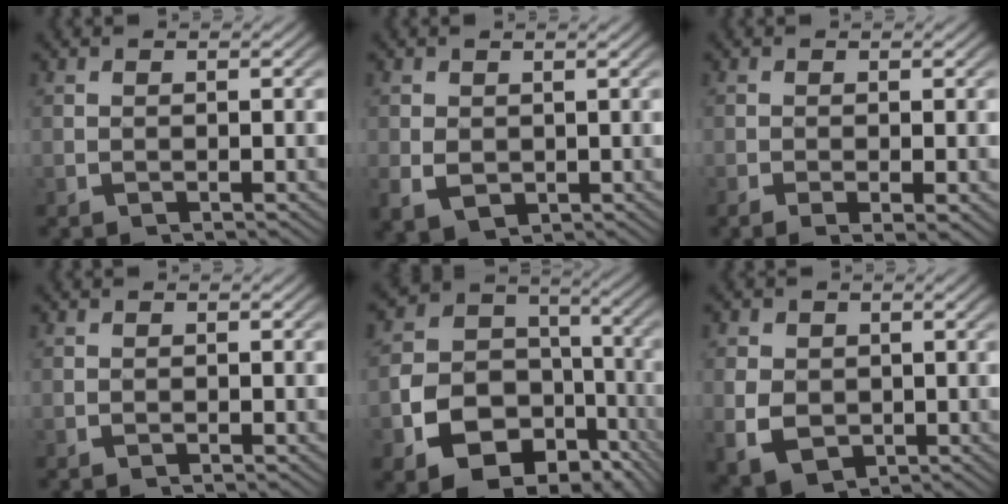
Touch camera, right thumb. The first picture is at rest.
{"total": 2.9, "force": [0.0, 2.3, 1.8], "torque": [-0.044, -0.022, 0.018]}
{"total": 1.3, "force": [-0.3, 0.4, 1.2], "torque": [-0.019, -0.006, -0.003]}
{"total": 0.0}
{"total": 14.6, "force": [-5.3, 11.2, 7.7], "torque": [-0.154, -0.057, -0.069]}
{"total": 6.1, "force": [-1.0, 5.0, 3.4], "torque": [-0.088, -0.040, 0.004]}